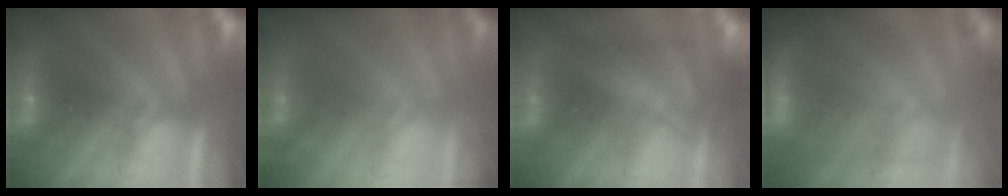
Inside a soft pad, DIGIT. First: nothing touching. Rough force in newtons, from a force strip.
{"total": 1.5}
{"total": 4.0}
{"total": 9.0}